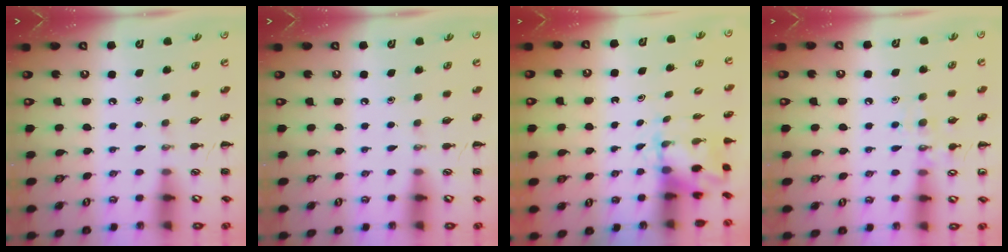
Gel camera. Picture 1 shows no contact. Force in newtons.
{"total": 0.0}
{"total": 2.7, "press": 2.5, "slide": 0.9}
{"total": 8.2, "press": 8.1, "slide": 1.3}